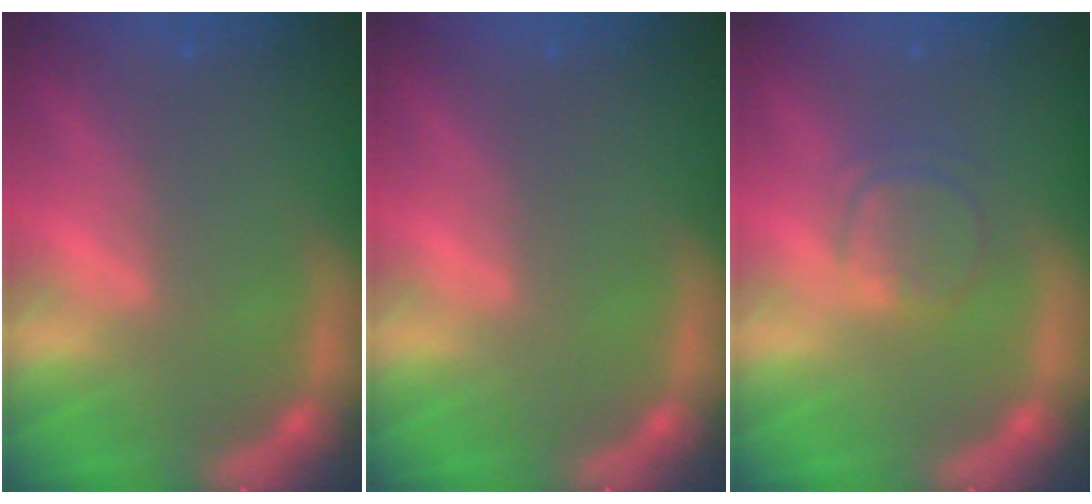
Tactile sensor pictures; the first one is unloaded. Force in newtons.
{"total": 0.0}
{"total": 3.0}